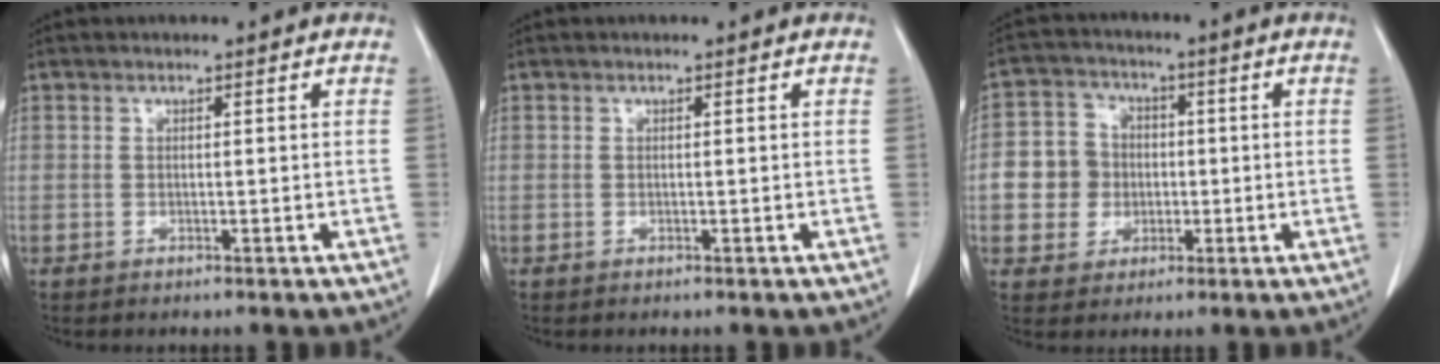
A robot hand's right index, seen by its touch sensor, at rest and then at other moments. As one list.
[{"total": 0.0}, {"total": 7.4, "force": [-0.7, 7.0, 2.5], "torque": [-0.060, 0.025, -0.007]}]